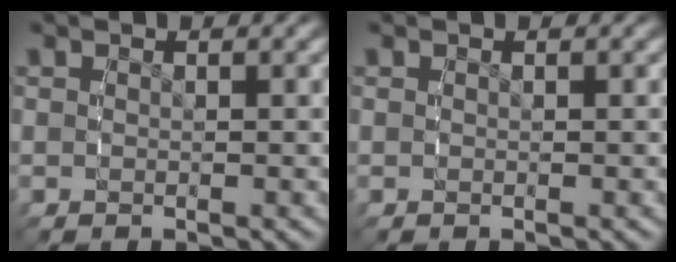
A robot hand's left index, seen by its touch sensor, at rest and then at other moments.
{"total": 0.0}